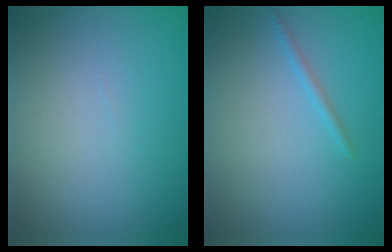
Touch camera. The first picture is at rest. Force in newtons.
{"total": 0.8, "press": 0.8, "slide": 0.0}